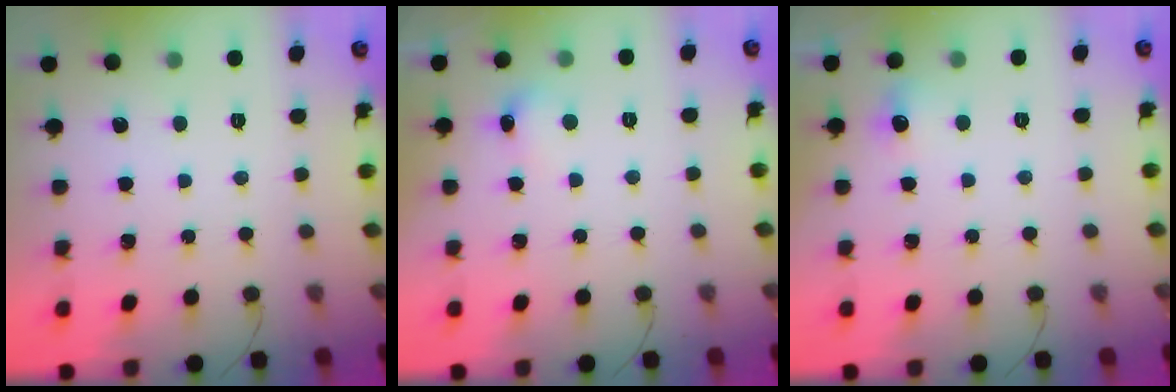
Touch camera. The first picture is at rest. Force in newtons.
{"total": 5.9, "press": 5.6, "slide": 1.6}
{"total": 5.7, "press": 5.4, "slide": 1.8}